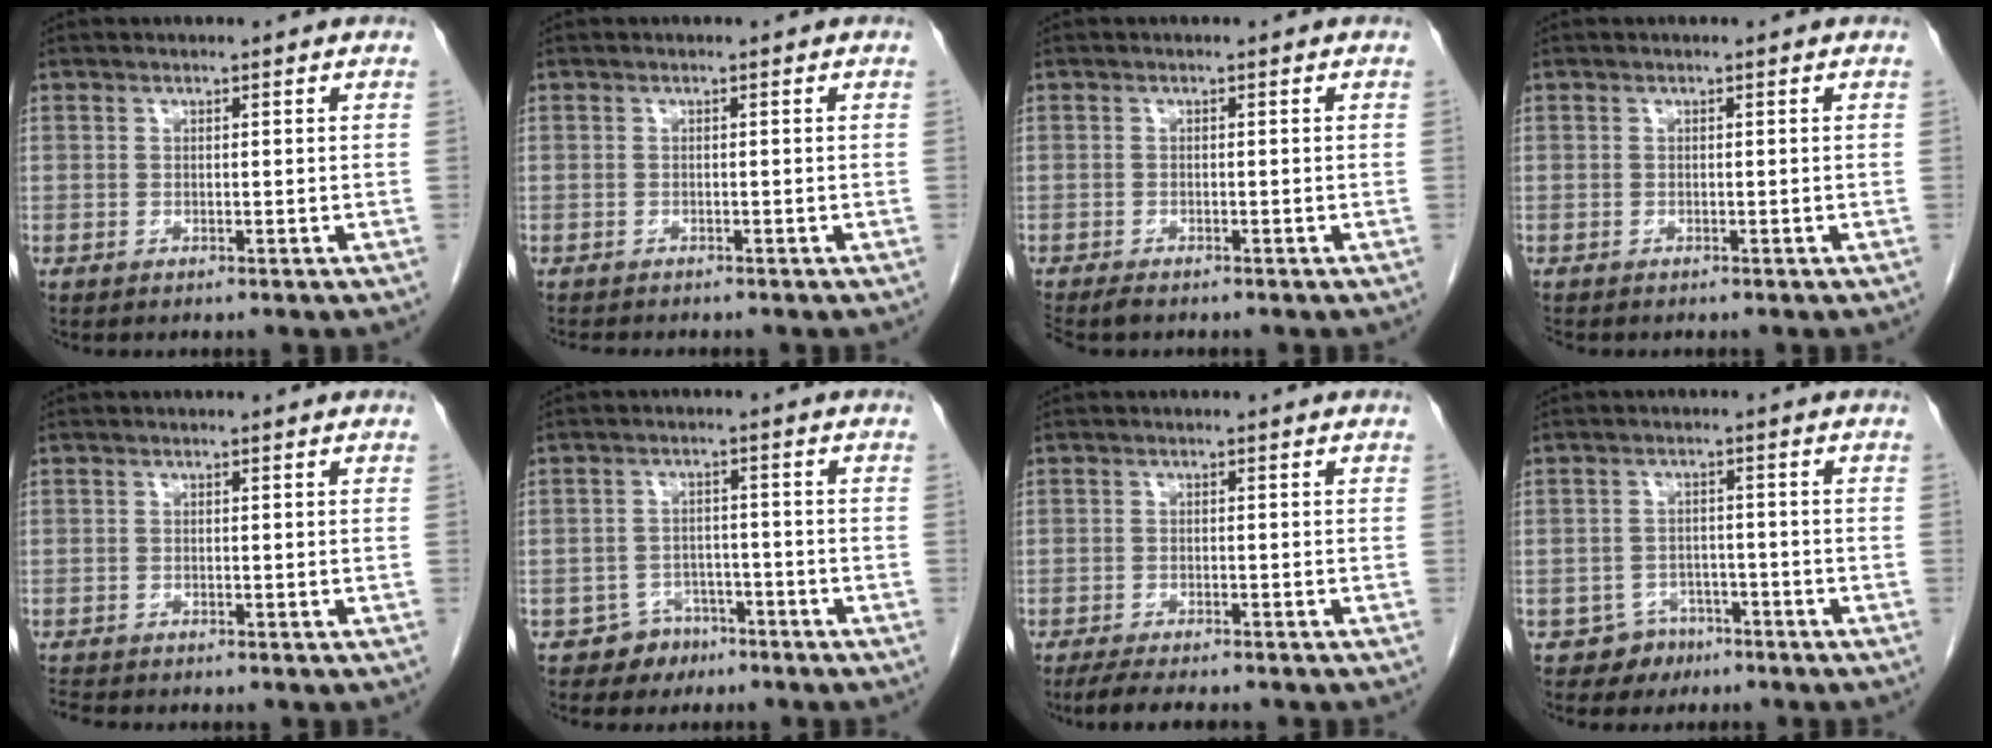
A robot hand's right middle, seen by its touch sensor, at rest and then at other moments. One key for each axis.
{"total": 3.0, "fx": -2.7, "fy": 0.5, "fz": 1.3, "tx": -0.022, "ty": -0.009, "tz": -0.036}
{"total": 3.1, "fx": -2.6, "fy": 0.8, "fz": 1.4, "tx": -0.024, "ty": -0.009, "tz": -0.041}
{"total": 0.6, "fx": -0.6, "fy": 0.2, "fz": 0.1, "tx": -0.007, "ty": -0.001, "tz": -0.013}
{"total": 1.5, "fx": -1.5, "fy": 0.0, "fz": 0.2, "tx": -0.010, "ty": -0.010, "tz": -0.026}
{"total": 3.9, "fx": -2.7, "fy": 2.8, "fz": 0.0, "tx": 0.003, "ty": 0.013, "tz": -0.037}
{"total": 6.3, "fx": -5.3, "fy": 1.0, "fz": 3.2, "tx": -0.048, "ty": -0.012, "tz": -0.081}
{"total": 3.6, "fx": -2.4, "fy": 2.6, "fz": -0.1, "tx": 0.004, "ty": 0.012, "tz": -0.033}